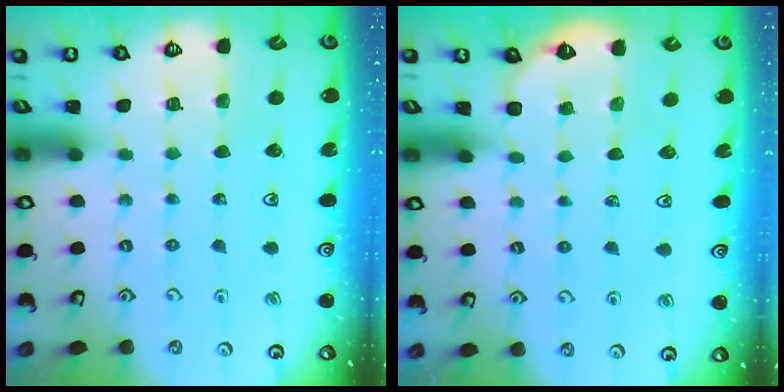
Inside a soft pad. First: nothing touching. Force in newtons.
{"total": 1.6, "press": 1.5, "slide": 0.5}